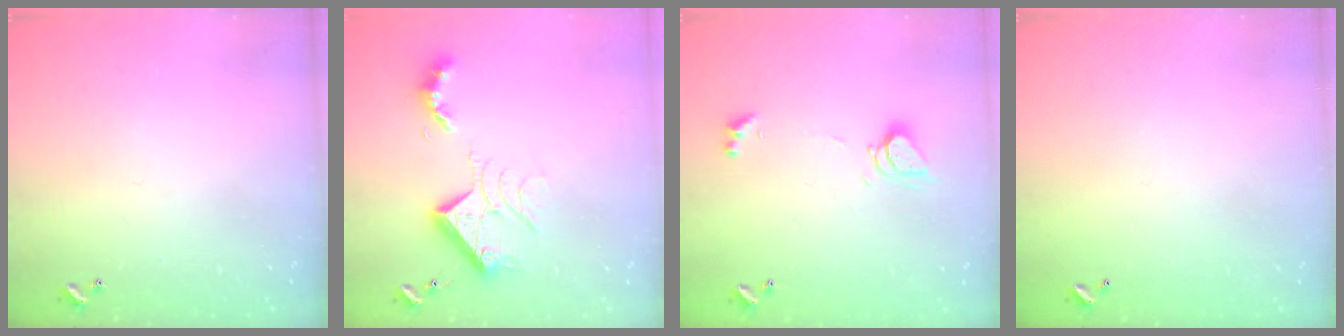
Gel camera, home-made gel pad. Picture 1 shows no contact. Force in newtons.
{"total": 13.7, "press": 13.6, "slide": 1.5}
{"total": 4.3, "press": 4.2, "slide": 0.6}
{"total": 2.9, "press": 2.9, "slide": 0.1}